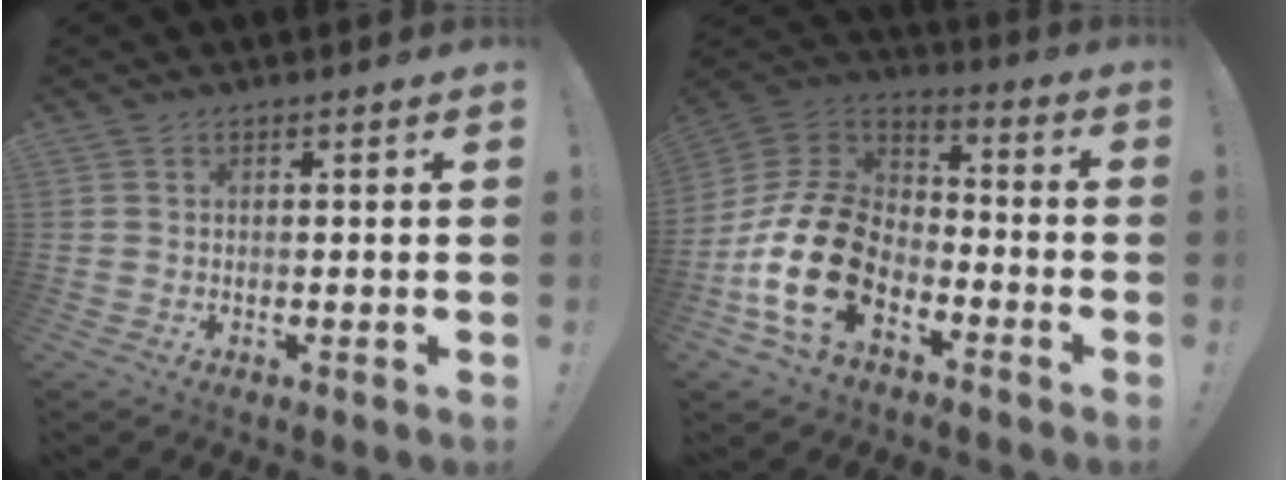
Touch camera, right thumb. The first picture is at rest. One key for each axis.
{"total": 20.6, "fx": -7.9, "fy": 12.7, "fz": 14.1, "tx": -0.290, "ty": 0.045, "tz": -0.125}